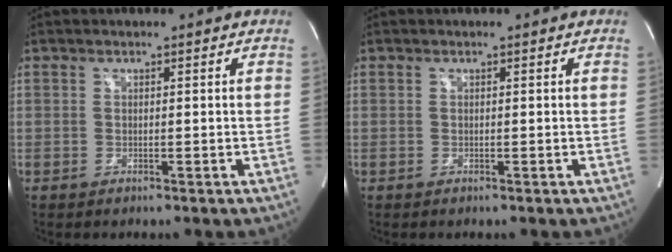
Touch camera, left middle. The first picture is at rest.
{"total": 0.0}